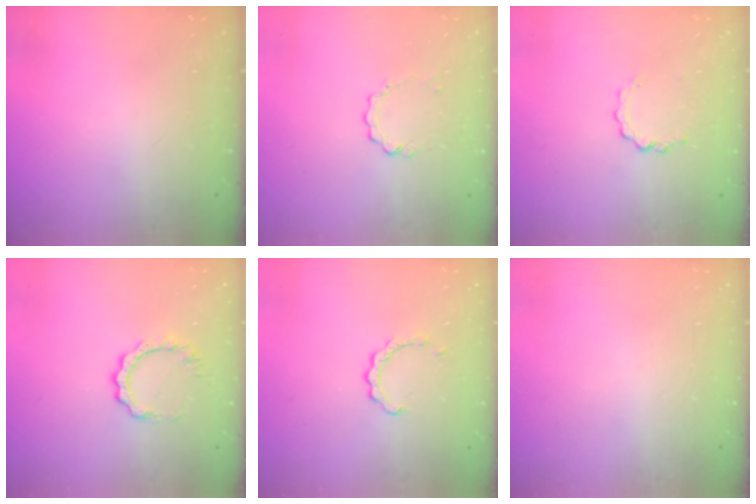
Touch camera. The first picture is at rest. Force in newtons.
{"total": 2.9, "press": 2.9, "slide": 0.2}
{"total": 3.0, "press": 3.0, "slide": 0.3}
{"total": 6.1, "press": 6.1, "slide": 0.4}
{"total": 2.7, "press": 2.7, "slide": 0.3}
{"total": 0.0}